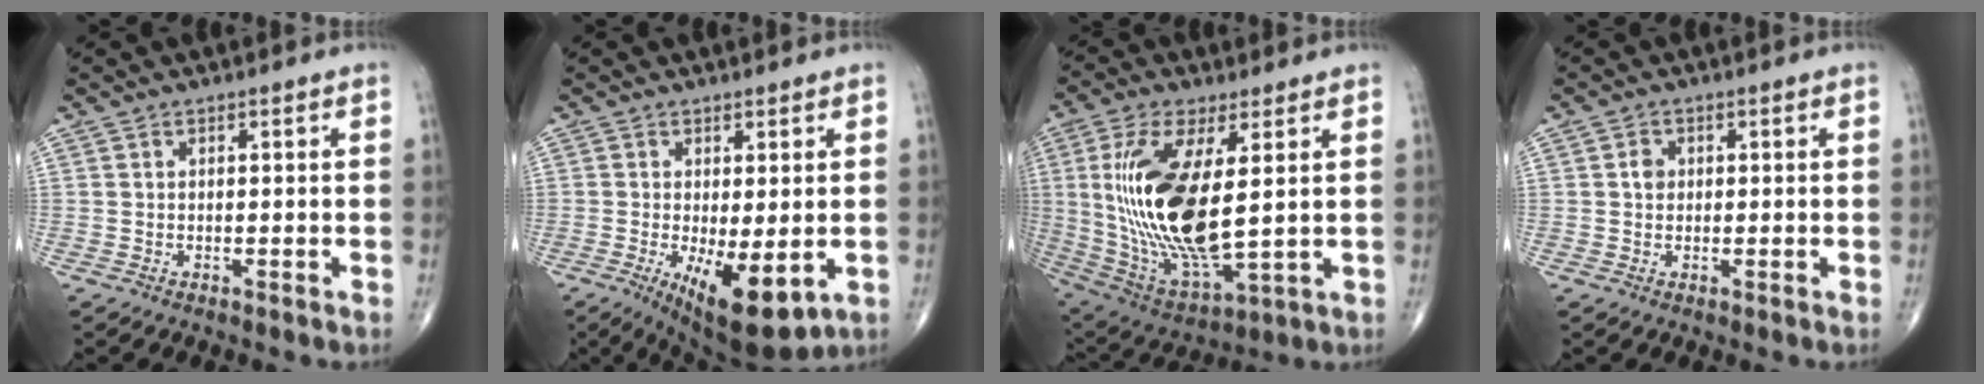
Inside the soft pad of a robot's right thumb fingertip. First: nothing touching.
{"total": 10.9, "force": [-3.0, 4.0, 9.7], "torque": [-0.146, -0.022, -0.031]}
{"total": 21.4, "force": [2.7, 8.3, 19.6], "torque": [-0.406, -0.026, 0.064]}
{"total": 2.0, "force": [0.3, 1.7, 1.0], "torque": [-0.009, 0.004, 0.002]}